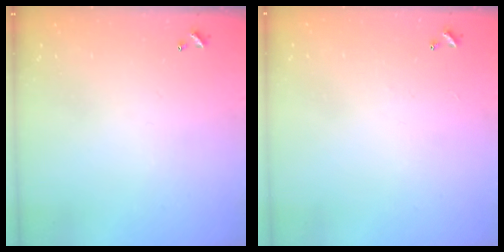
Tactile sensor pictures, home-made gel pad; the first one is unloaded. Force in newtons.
{"total": 0.6, "press": 0.2, "slide": 0.6}